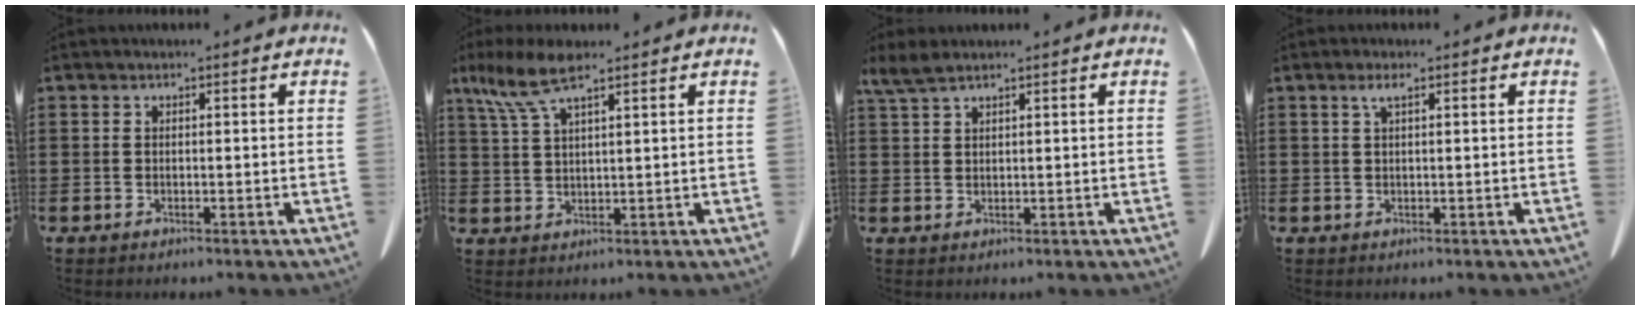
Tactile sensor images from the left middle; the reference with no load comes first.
{"total": 7.2, "force": [4.7, 1.7, 5.2], "torque": [-0.120, -0.005, 0.083]}
{"total": 2.8, "force": [2.0, 0.6, 1.9], "torque": [-0.042, 0.000, 0.038]}
{"total": 0.6, "force": [0.3, 0.1, 0.6], "torque": [-0.012, 0.000, 0.006]}